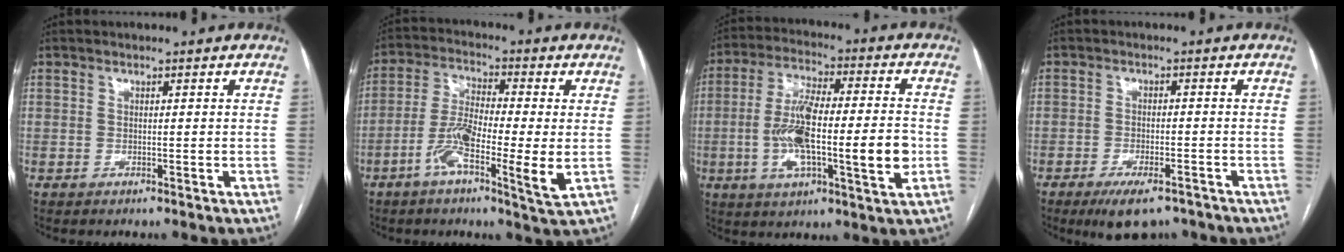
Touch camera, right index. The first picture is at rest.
{"total": 11.0, "force": [-3.1, 1.3, 10.5], "torque": [-0.198, -0.005, -0.062]}
{"total": 16.5, "force": [-2.6, 2.8, 16.0], "torque": [-0.290, 0.008, -0.043]}
{"total": 7.1, "force": [-5.3, 2.4, 4.0], "torque": [-0.064, -0.006, -0.083]}